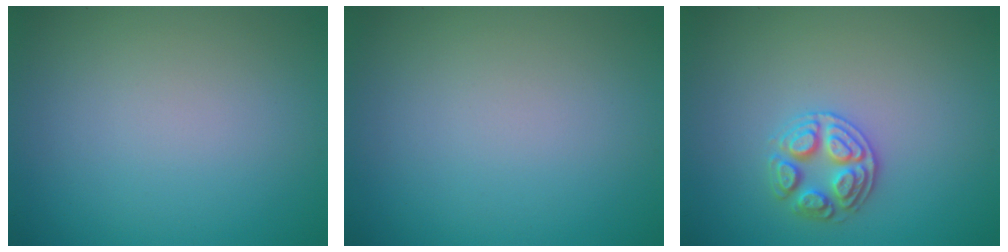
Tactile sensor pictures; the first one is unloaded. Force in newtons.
{"total": 0.0}
{"total": 2.7, "press": 2.7, "slide": 0.5}